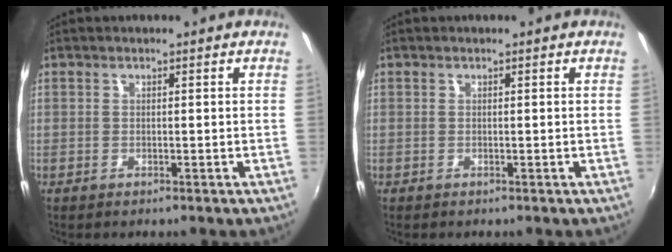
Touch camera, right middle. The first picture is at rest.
{"total": 0.0}